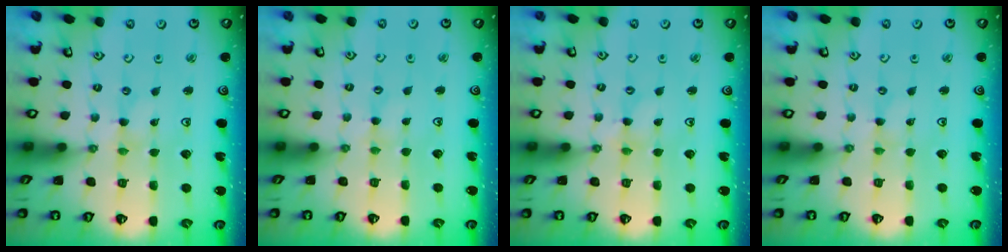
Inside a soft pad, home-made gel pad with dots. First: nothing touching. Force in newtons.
{"total": 2.1, "press": 2.0, "slide": 0.4}
{"total": 0.0}
{"total": 0.0}